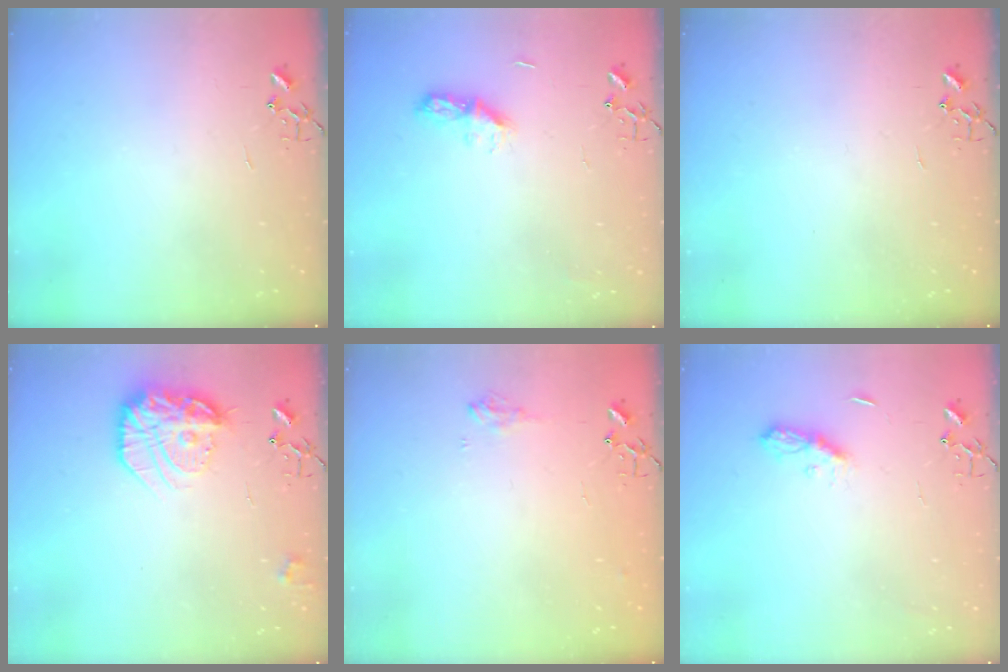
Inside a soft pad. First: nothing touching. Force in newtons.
{"total": 7.2, "press": 7.1, "slide": 0.6}
{"total": 0.0}
{"total": 18.4, "press": 18.4, "slide": 1.1}
{"total": 7.6, "press": 7.6, "slide": 0.7}
{"total": 6.2, "press": 6.2, "slide": 0.6}